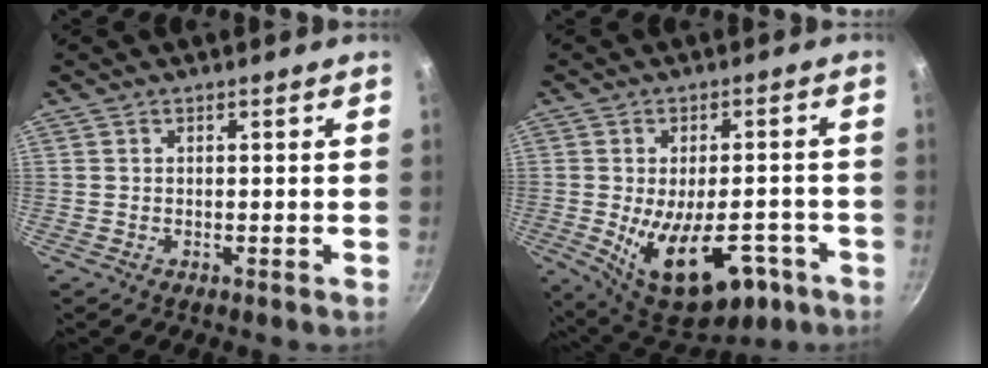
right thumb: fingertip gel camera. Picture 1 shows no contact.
{"total": 17.1, "force": [-6.1, 8.9, 13.3], "torque": [-0.161, 0.006, -0.071]}